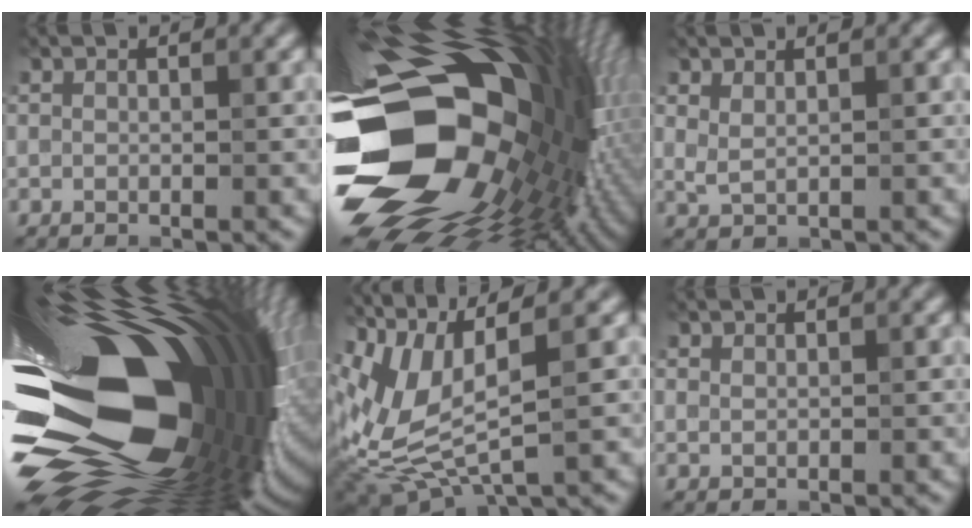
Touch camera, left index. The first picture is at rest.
{"total": 20.8, "force": [-1.7, 14.2, 15.1], "torque": [-0.296, -0.051, -0.018]}
{"total": 1.2, "force": [0.8, 0.4, 0.7], "torque": [-0.020, -0.005, 0.021]}
{"total": 22.1, "force": [0.5, 11.8, 18.7], "torque": [-0.330, -0.040, -0.008]}
{"total": 7.2, "force": [2.1, 2.7, 6.4], "torque": [-0.154, -0.009, 0.047]}
{"total": 0.6, "force": [0.4, 0.4, 0.2], "torque": [-0.004, -0.001, 0.010]}